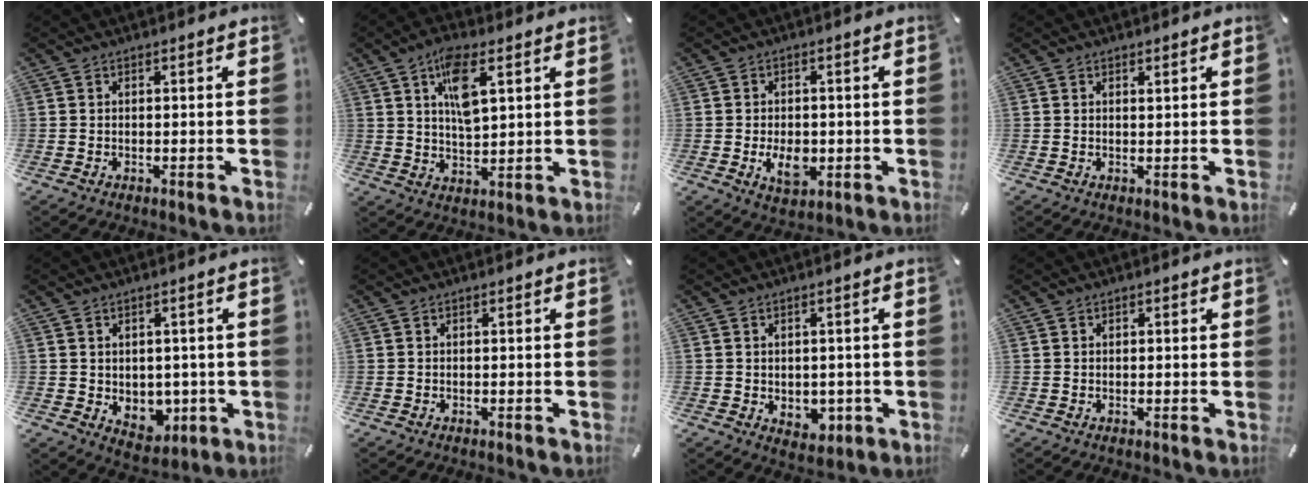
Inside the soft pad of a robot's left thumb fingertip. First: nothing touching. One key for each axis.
{"total": 9.5, "fx": 4.3, "fy": 4.1, "fz": 7.5, "tx": -0.120, "ty": -0.009, "tz": 0.072}
{"total": 7.0, "fx": -1.4, "fy": 4.6, "fz": 5.1, "tx": -0.086, "ty": -0.002, "tz": -0.024}
{"total": 0.6, "fx": 0.4, "fy": 0.3, "fz": 0.2, "tx": -0.004, "ty": -0.001, "tz": 0.009}
{"total": 5.2, "fx": 0.9, "fy": 4.8, "fz": 1.7, "tx": 0.001, "ty": -0.013, "tz": 0.016}
{"total": 0.0}
{"total": 3.6, "fx": -0.1, "fy": 3.3, "fz": 1.5, "tx": -0.003, "ty": -0.004, "tz": -0.002}
{"total": 0.6, "fx": 0.2, "fy": 0.5, "fz": 0.2, "tx": -0.002, "ty": 0.003, "tz": 0.004}